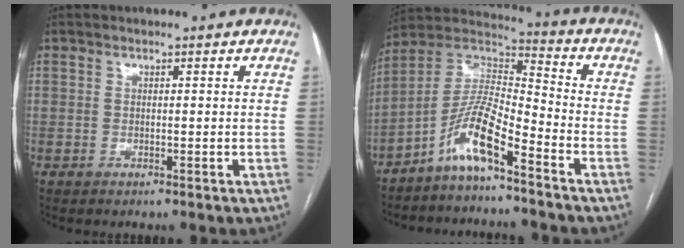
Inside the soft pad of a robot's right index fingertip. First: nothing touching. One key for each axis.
{"total": 10.0, "fx": -6.3, "fy": 1.2, "fz": 7.6, "tx": -0.156, "ty": 0.016, "tz": -0.127}